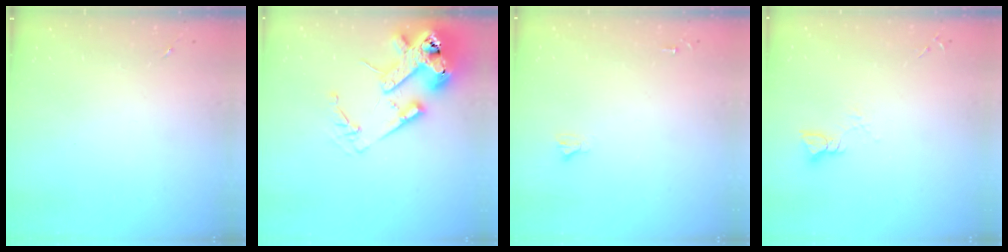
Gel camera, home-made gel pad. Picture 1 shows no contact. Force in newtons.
{"total": 18.0, "press": 17.9, "slide": 2.6}
{"total": 2.0, "press": 2.0, "slide": 0.2}
{"total": 3.6, "press": 3.6, "slide": 0.4}